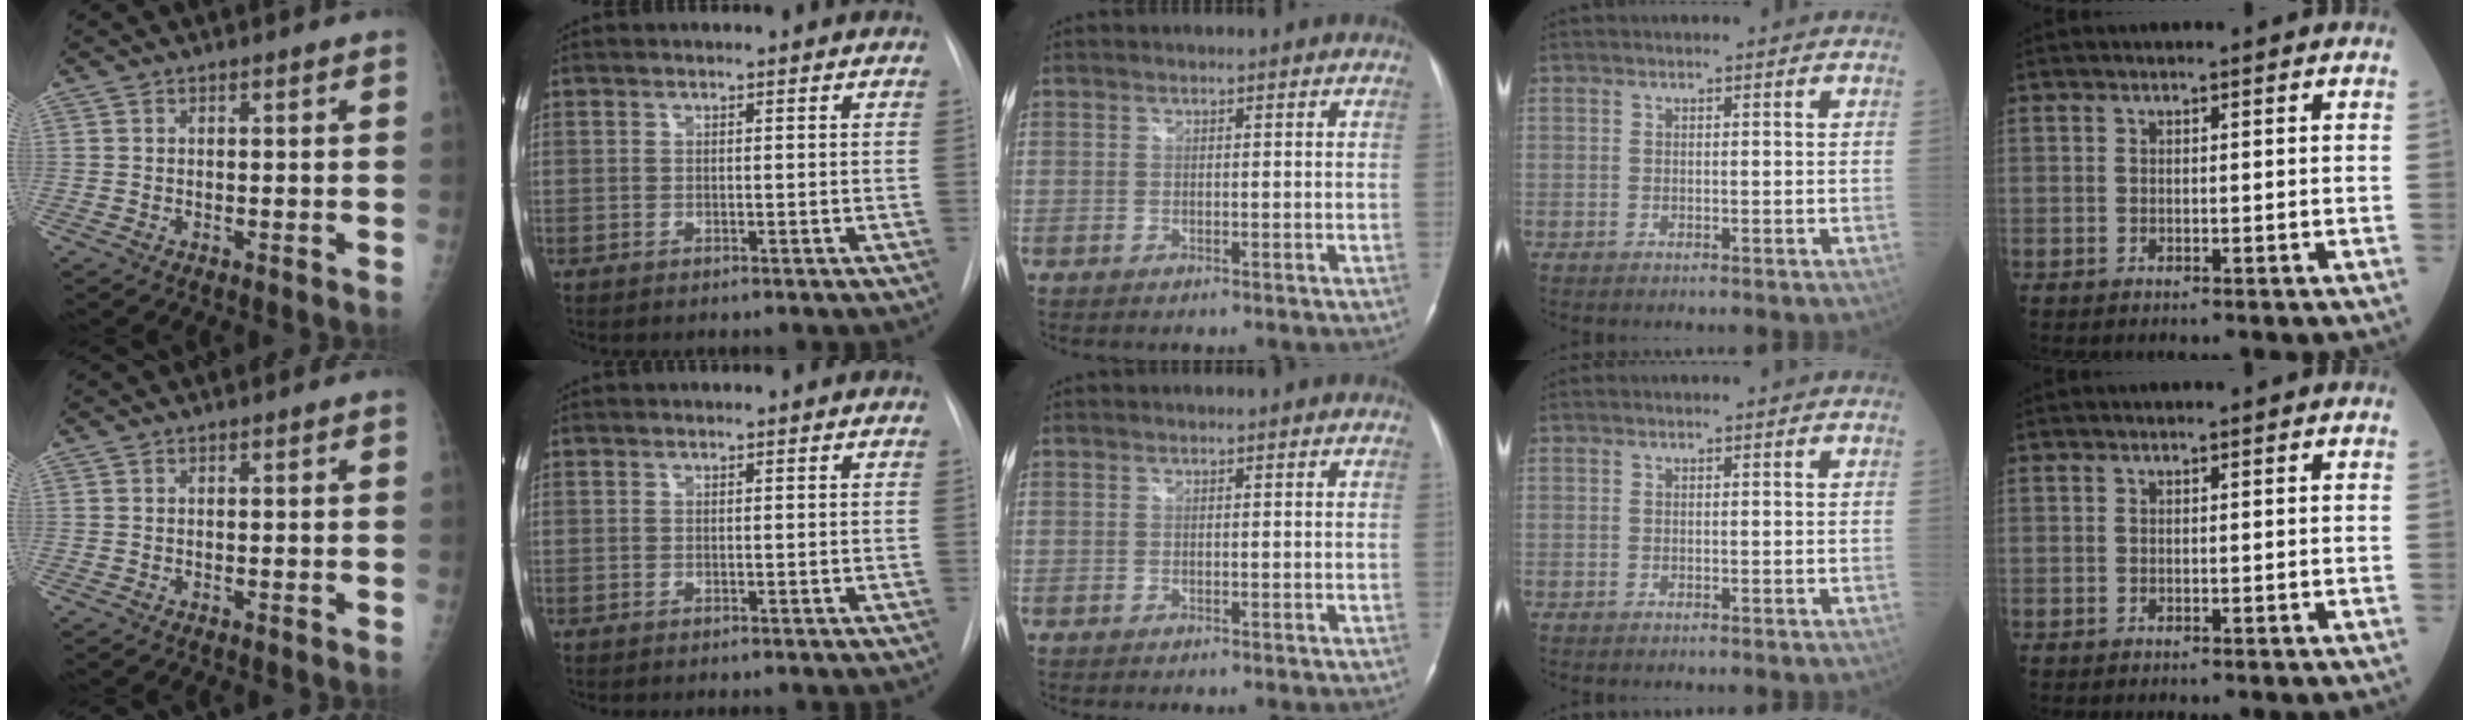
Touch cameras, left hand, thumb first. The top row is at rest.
{}